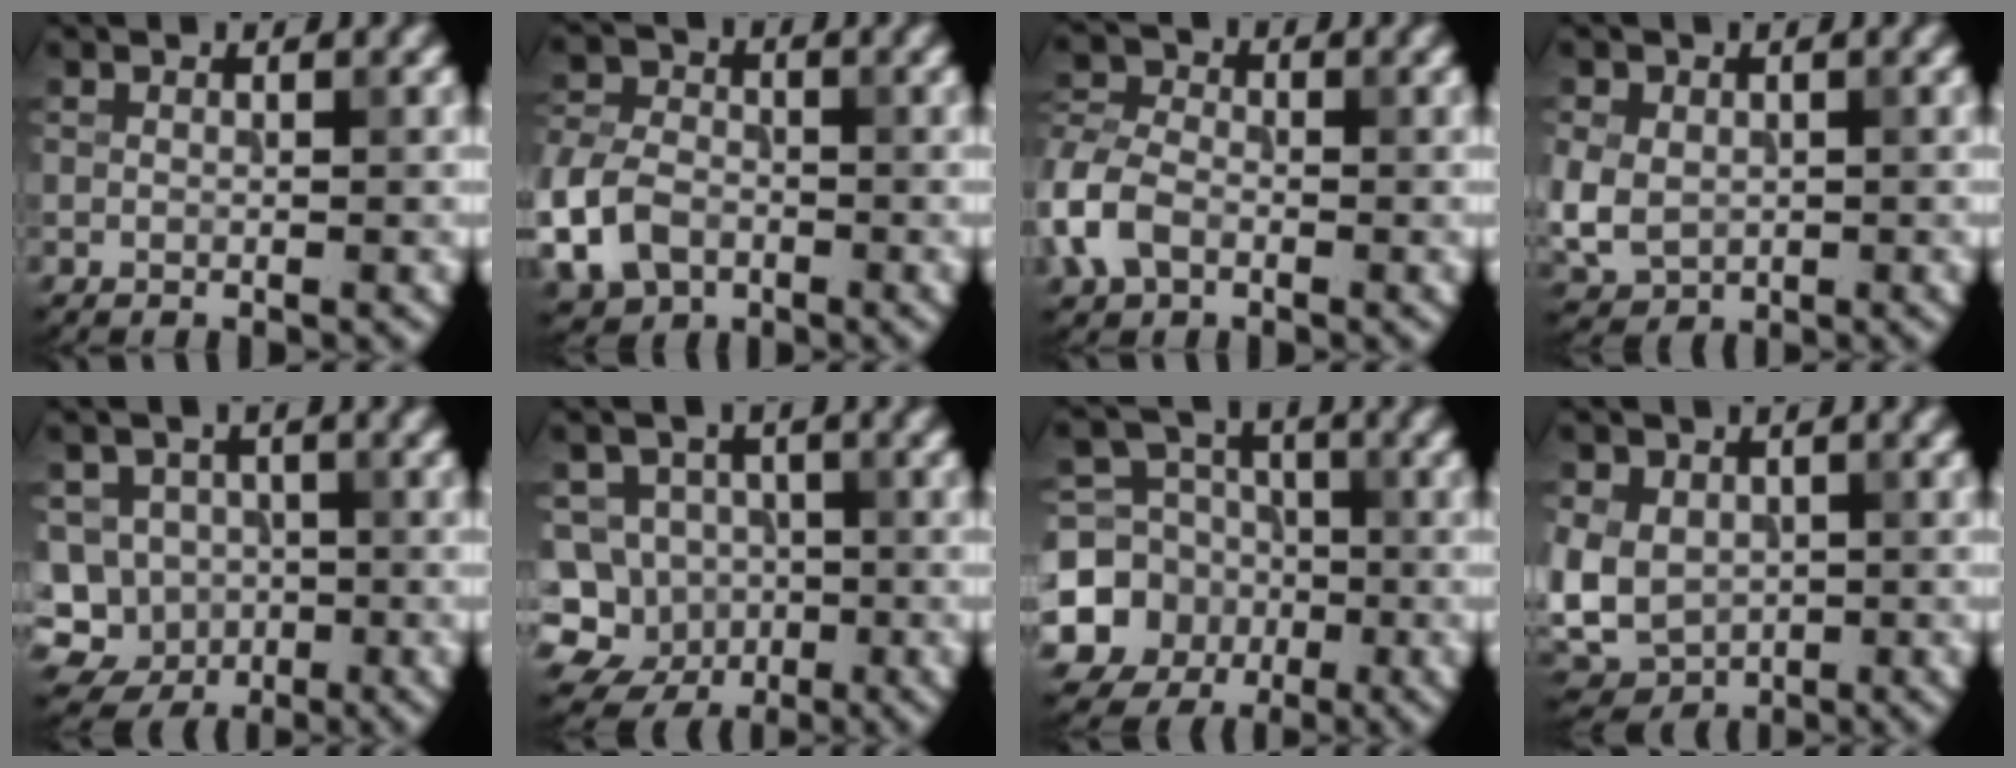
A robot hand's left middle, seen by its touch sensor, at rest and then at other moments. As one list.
[{"total": 6.6, "force": [-2.5, 4.8, 3.8], "torque": [-0.095, -0.009, -0.061]}, {"total": 4.6, "force": [-1.9, 3.2, 2.7], "torque": [-0.063, 0.006, -0.050]}, {"total": 4.8, "force": [-0.3, 3.9, 2.7], "torque": [-0.066, -0.007, 0.007]}, {"total": 9.1, "force": [-3.0, 8.3, 2.2], "torque": [-0.038, 0.005, -0.066]}, {"total": 10.1, "force": [-4.3, 8.9, 2.3], "torque": [-0.032, 0.007, -0.088]}, {"total": 9.4, "force": [-2.6, 8.7, 2.7], "torque": [-0.055, -0.014, -0.073]}, {"total": 7.3, "force": [-0.2, 5.8, 4.4], "torque": [-0.099, -0.003, -0.006]}]